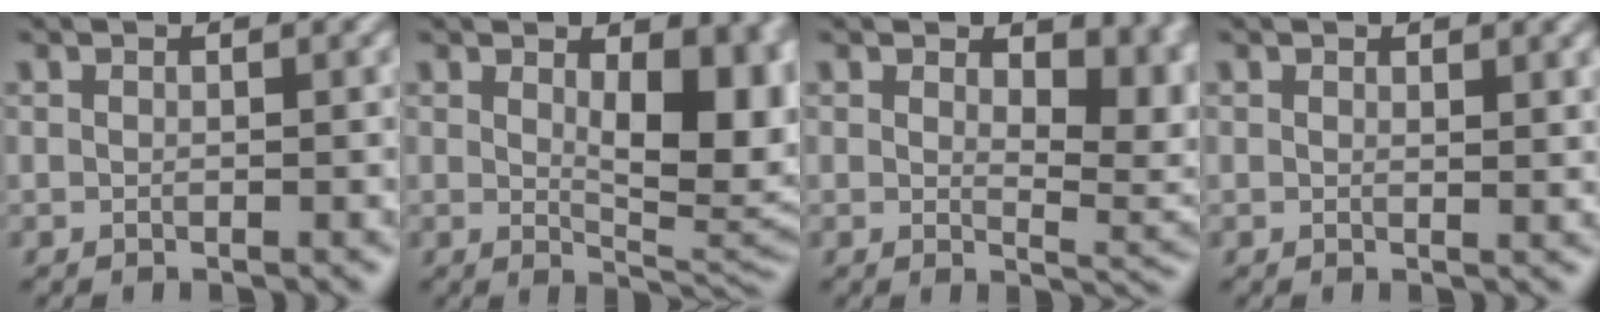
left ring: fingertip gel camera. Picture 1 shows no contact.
{"total": 8.3, "force": [1.4, 3.9, 7.2], "torque": [-0.094, -0.008, 0.031]}
{"total": 5.9, "force": [2.5, 3.0, 4.5], "torque": [-0.050, -0.010, 0.042]}
{"total": 0.9, "force": [0.6, 0.2, 0.6], "torque": [-0.007, -0.002, 0.011]}